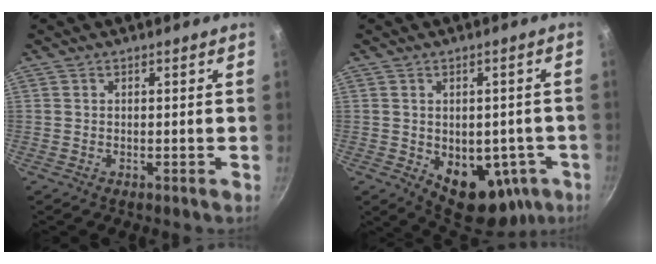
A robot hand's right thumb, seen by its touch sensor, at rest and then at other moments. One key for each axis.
{"total": 14.7, "fx": -4.1, "fy": 9.6, "fz": 10.4, "tx": -0.084, "ty": -0.001, "tz": -0.033}